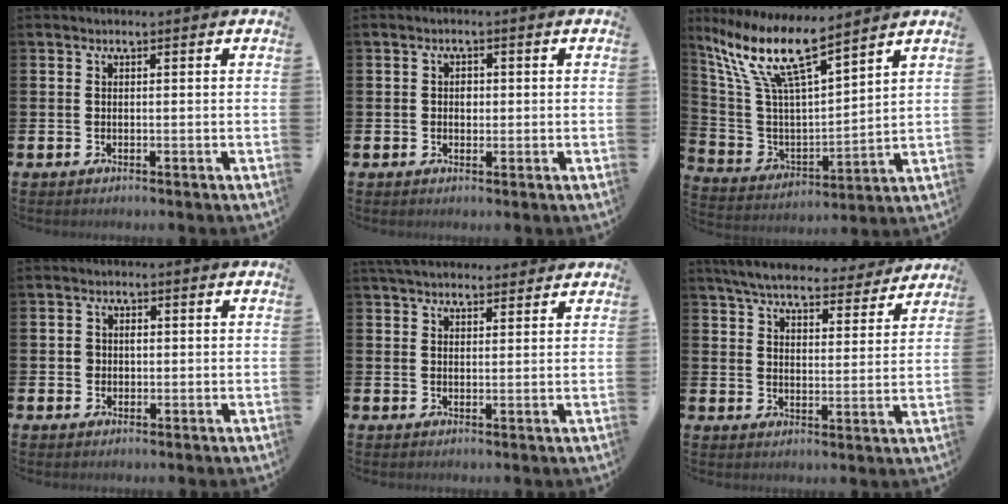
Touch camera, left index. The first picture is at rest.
{"total": 1.5, "force": [0.0, 1.2, 0.8], "torque": [0.001, 0.002, -0.005]}
{"total": 12.0, "force": [9.2, 2.6, 7.3], "torque": [-0.177, -0.047, 0.158]}
{"total": 1.7, "force": [0.1, 1.5, 0.7], "torque": [0.001, 0.004, -0.005]}
{"total": 4.1, "force": [3.9, 1.1, 0.8], "torque": [-0.021, -0.011, 0.073]}
{"total": 6.6, "force": [6.2, 1.3, 1.7], "torque": [-0.052, -0.034, 0.108]}